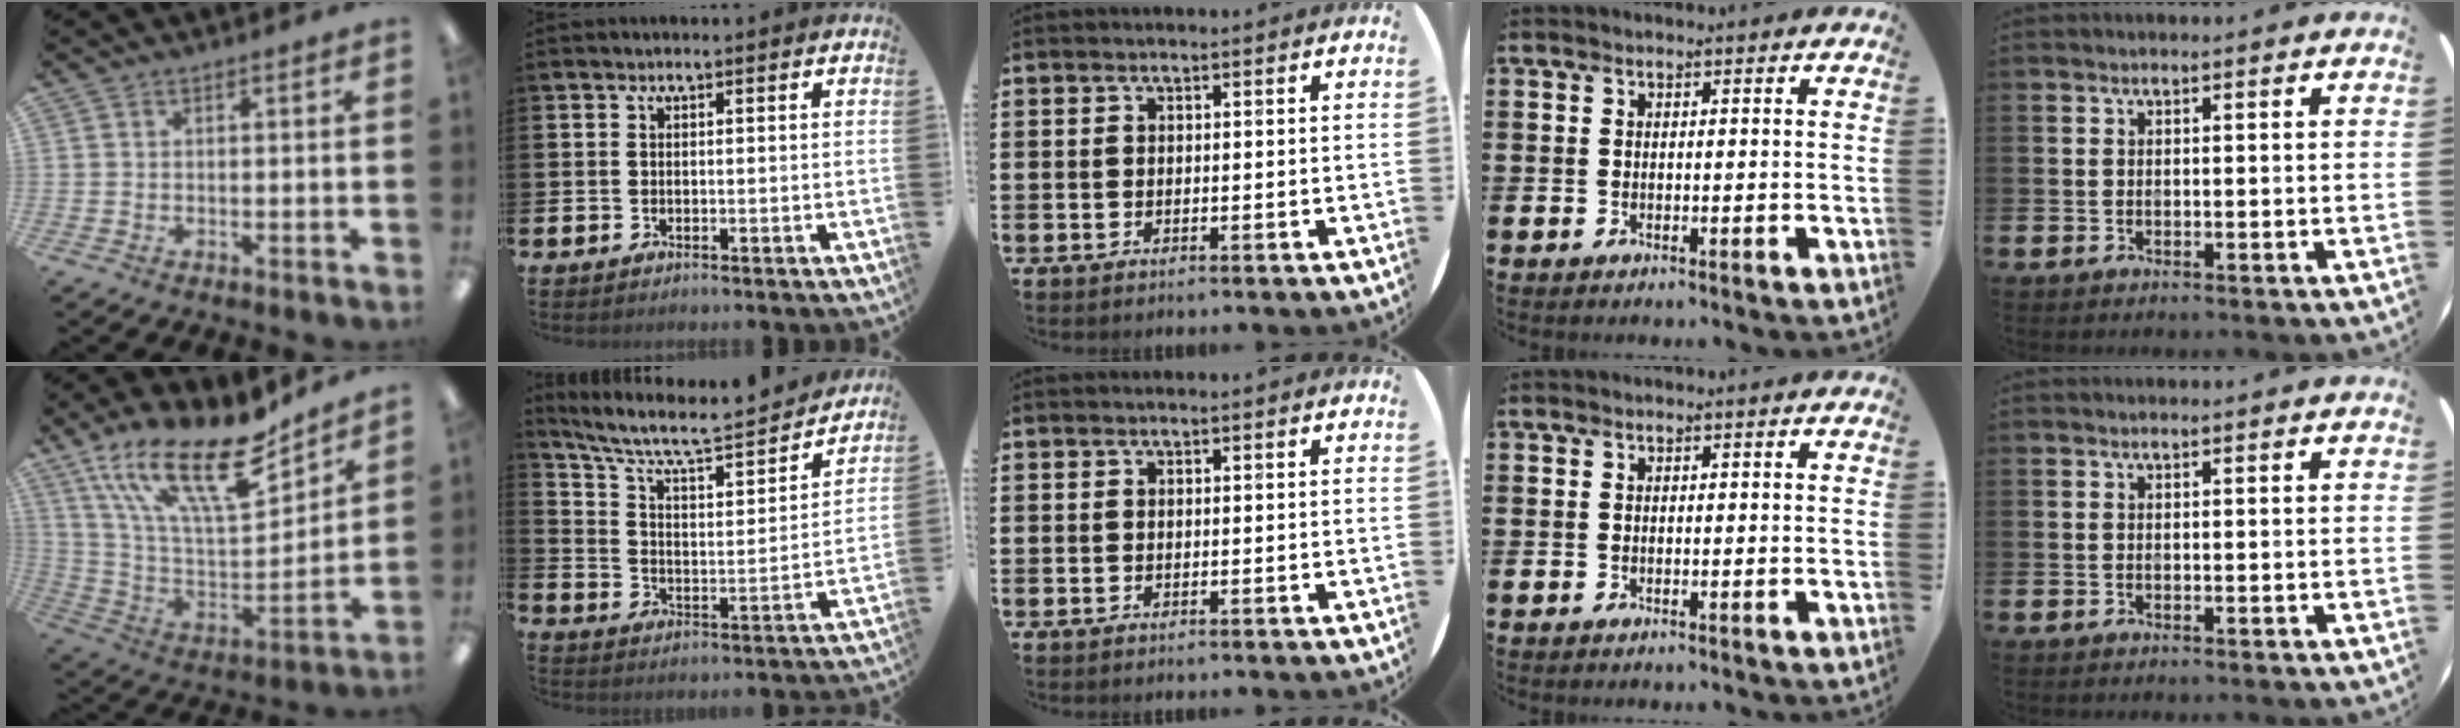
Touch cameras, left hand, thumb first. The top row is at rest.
{"thumb": {"total": 22.8, "force": [15.6, 7.5, 14.8], "torque": [-0.278, -0.100, 0.270]}, "index": {"total": 8.0, "force": [7.0, 1.8, 3.5], "torque": [-0.103, -0.049, 0.115]}}